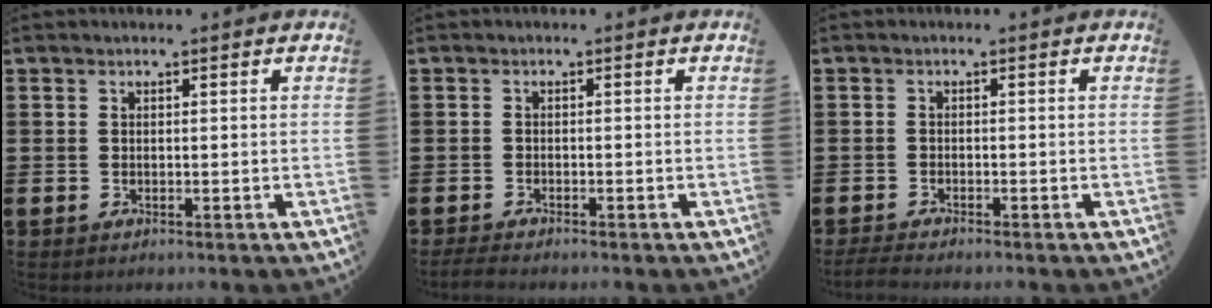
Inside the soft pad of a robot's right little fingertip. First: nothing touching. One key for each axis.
{"total": 1.2, "fx": -1.0, "fy": 0.1, "fz": 0.6, "tx": -0.011, "ty": -0.001, "tz": -0.020}
{"total": 1.4, "fx": -1.2, "fy": 0.0, "fz": 0.6, "tx": -0.011, "ty": 0.001, "tz": -0.024}